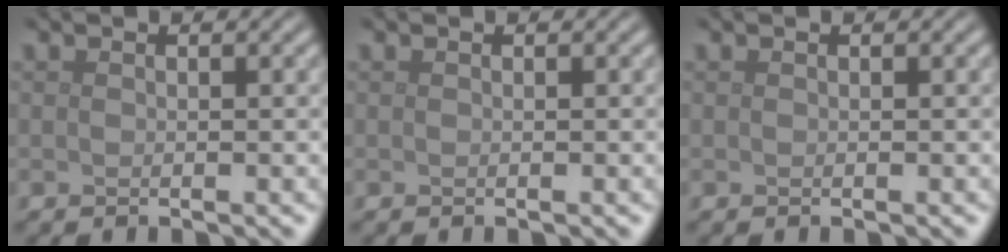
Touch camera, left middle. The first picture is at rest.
{"total": 0.0}
{"total": 0.0}